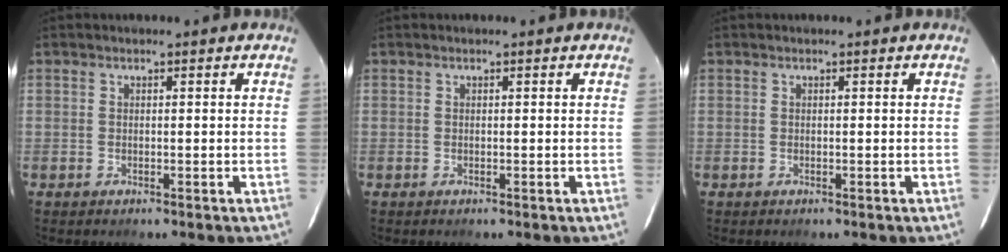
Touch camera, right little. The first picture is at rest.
{"total": 0.0}
{"total": 0.0}